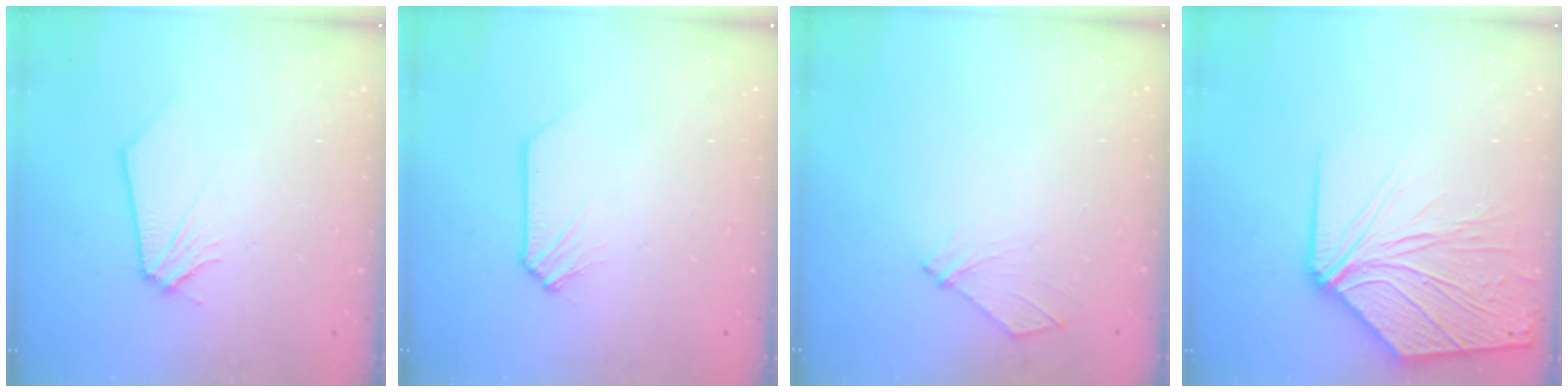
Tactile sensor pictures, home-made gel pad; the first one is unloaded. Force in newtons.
{"total": 0.0}
{"total": 4.0, "press": 3.9, "slide": 0.8}
{"total": 12.3, "press": 12.2, "slide": 1.7}